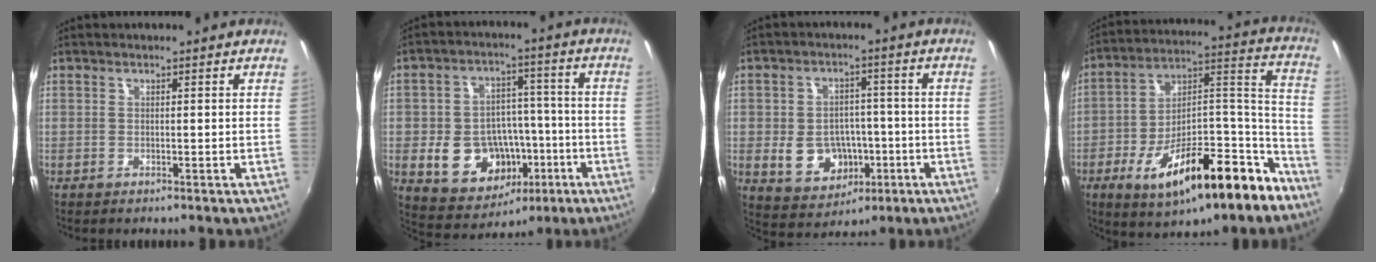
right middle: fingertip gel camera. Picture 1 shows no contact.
{"total": 15.3, "force": [-5.1, 11.7, 8.4], "torque": [-0.185, 0.020, -0.058]}
{"total": 10.6, "force": [-3.1, 8.3, 5.8], "torque": [-0.131, 0.001, -0.033]}
{"total": 24.0, "force": [-14.6, 8.9, 16.9], "torque": [-0.246, 0.020, -0.225]}